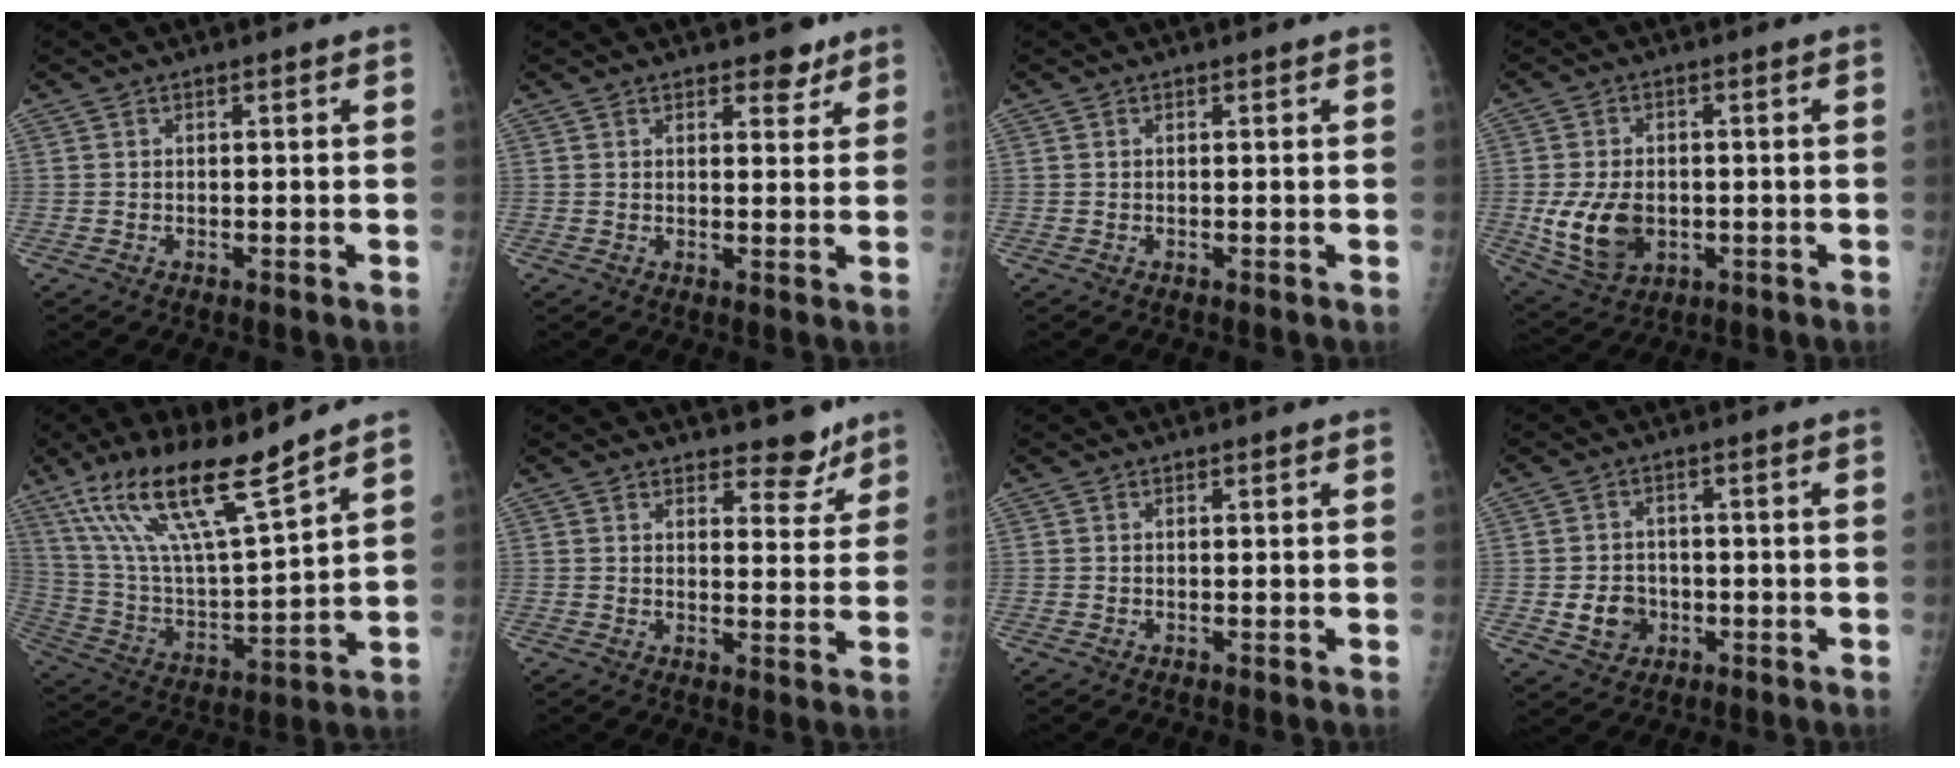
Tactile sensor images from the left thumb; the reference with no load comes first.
{"total": 3.5, "force": [2.5, 1.8, 1.6], "torque": [-0.002, -0.013, 0.033]}
{"total": 0.0}
{"total": 10.1, "force": [-1.4, 7.0, 7.1], "torque": [-0.119, -0.004, -0.010]}
{"total": 19.0, "force": [13.2, 2.9, 13.3], "torque": [-0.235, -0.064, 0.253]}
{"total": 5.4, "force": [4.5, 2.5, 1.7], "torque": [0.005, -0.034, 0.060]}
{"total": 0.0}
{"total": 5.5, "force": [-1.4, 4.7, 2.4], "torque": [-0.020, 0.009, -0.018]}